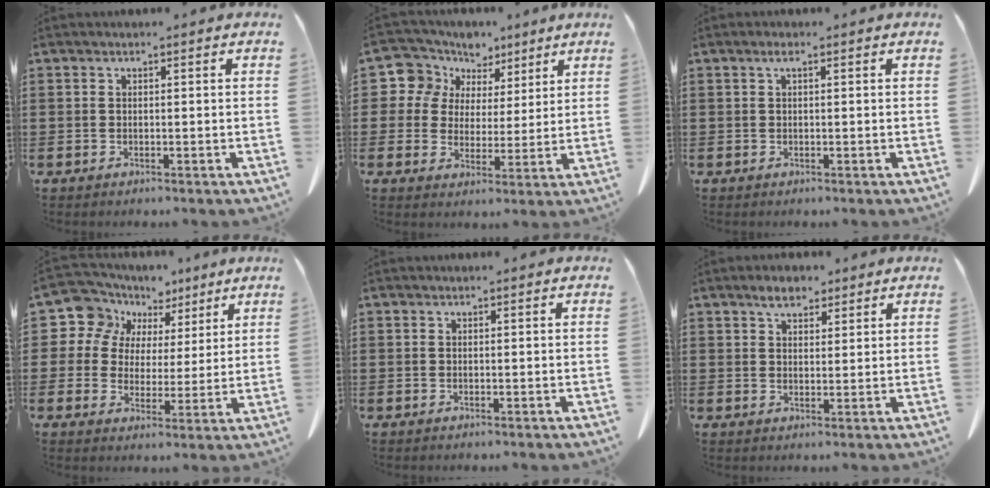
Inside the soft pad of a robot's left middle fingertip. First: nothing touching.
{"total": 7.8, "force": [4.5, 6.3, 0.7], "torque": [-0.073, -0.015, 0.081]}
{"total": 1.0, "force": [0.3, 0.2, 1.0], "torque": [-0.020, 0.003, 0.004]}
{"total": 9.0, "force": [5.7, 6.8, 1.4], "torque": [-0.092, -0.031, 0.106]}
{"total": 0.0}
{"total": 3.7, "force": [2.9, 1.6, 1.7], "torque": [-0.031, 0.003, 0.051]}